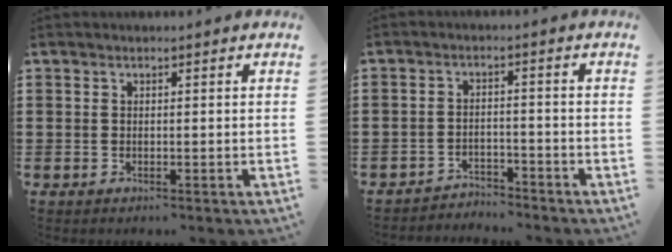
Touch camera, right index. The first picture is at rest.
{"total": 3.2, "force": [-3.2, 0.4, -0.2], "torque": [-0.005, 0.002, -0.069]}